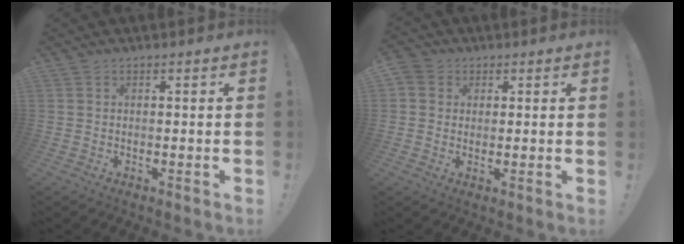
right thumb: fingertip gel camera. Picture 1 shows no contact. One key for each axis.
{"total": 3.7, "fx": 1.3, "fy": 3.2, "fz": 1.1, "tx": -0.013, "ty": -0.003, "tz": 0.025}